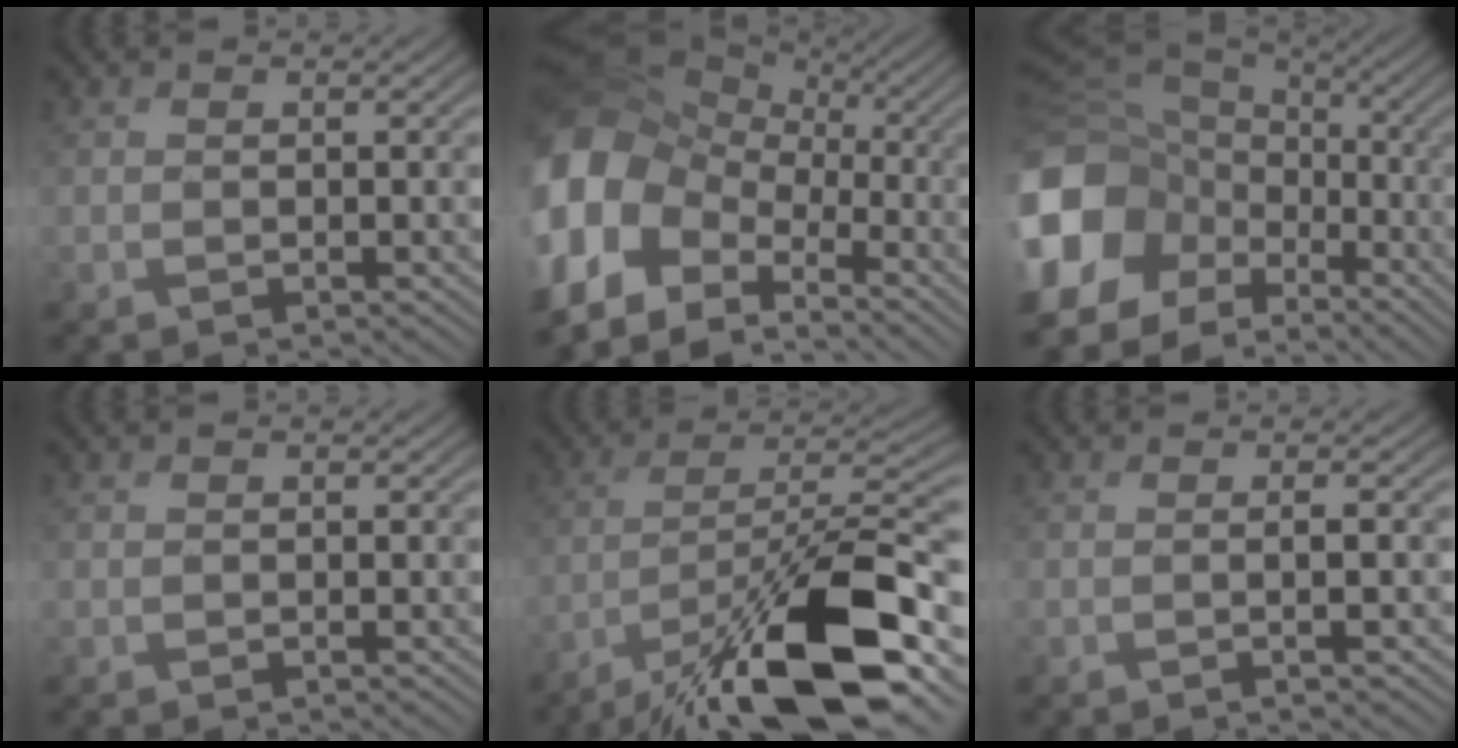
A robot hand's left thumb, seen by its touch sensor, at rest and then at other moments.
{"total": 14.3, "force": [-4.4, 10.6, 8.5], "torque": [-0.236, -0.002, -0.102]}
{"total": 17.7, "force": [-6.8, 13.9, 8.7], "torque": [-0.262, -0.016, -0.119]}
{"total": 0.0}
{"total": 16.5, "force": [-10.1, 4.7, 12.2], "torque": [-0.211, -0.005, -0.175]}
{"total": 2.0, "force": [-0.1, 0.3, 2.0], "torque": [-0.035, 0.004, -0.011]}